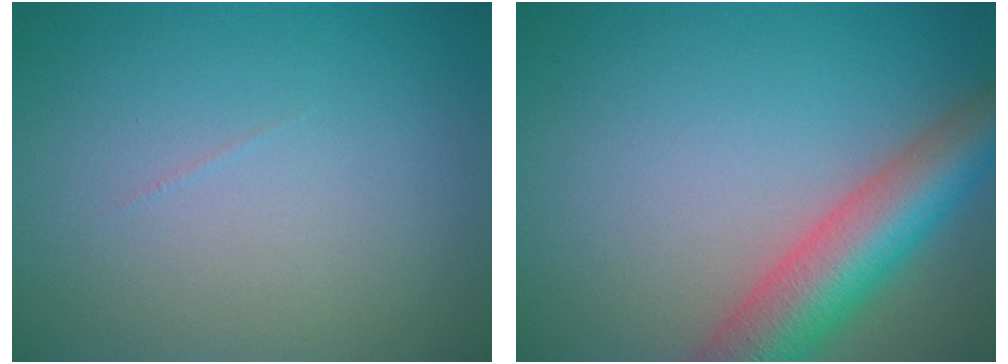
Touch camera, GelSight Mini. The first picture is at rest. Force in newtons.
{"total": 7.5, "press": 7.5, "slide": 0.3}